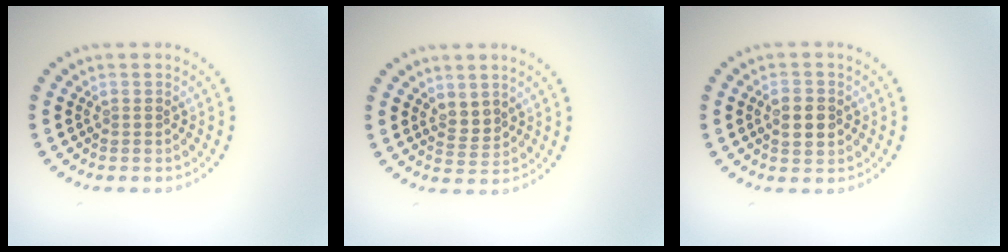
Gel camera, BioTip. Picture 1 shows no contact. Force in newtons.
{"total": 1.7, "press": 1.3, "slide": 1.0}
{"total": 2.4, "press": 2.4, "slide": 0.1}